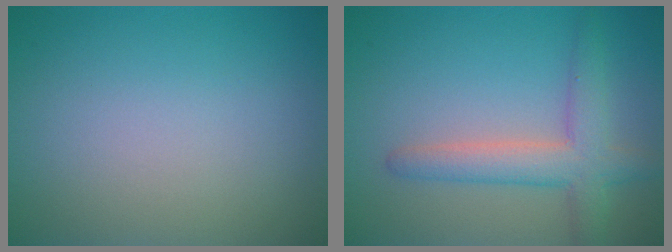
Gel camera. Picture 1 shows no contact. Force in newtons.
{"total": 4.3, "press": 4.3, "slide": 0.1}